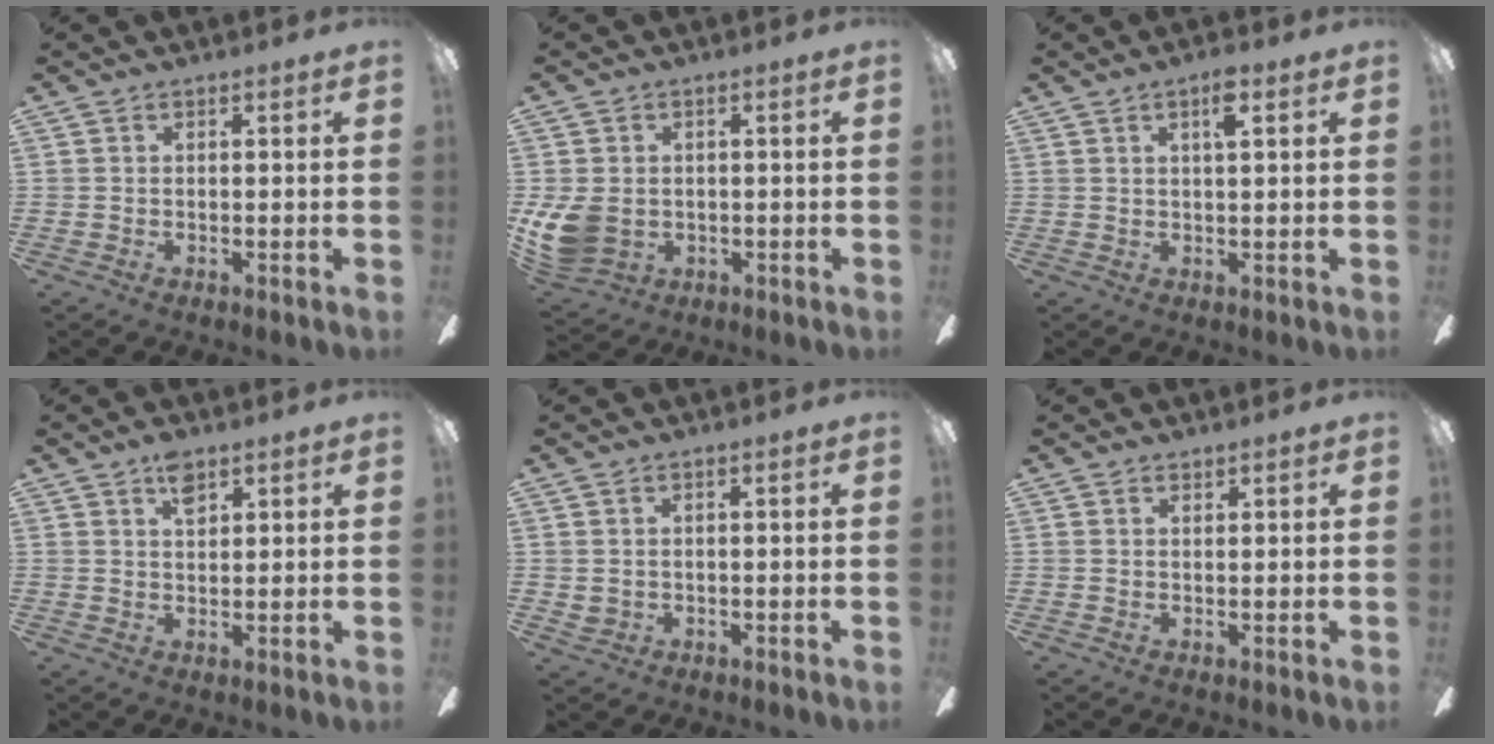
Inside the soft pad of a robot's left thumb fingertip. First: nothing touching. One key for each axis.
{"total": 9.3, "fx": -0.8, "fy": 7.5, "fz": 5.4, "tx": -0.123, "ty": 0.008, "tz": -0.009}
{"total": 3.8, "fx": 2.2, "fy": 0.7, "fz": 3.0, "tx": -0.051, "ty": -0.002, "tz": 0.031}
{"total": 4.4, "fx": 2.8, "fy": 2.2, "fz": 2.7, "tx": -0.044, "ty": -0.002, "tz": 0.047}
{"total": 1.5, "fx": 0.7, "fy": 1.3, "fz": 0.4, "tx": -0.010, "ty": 0.003, "tz": 0.013}
{"total": 0.9, "fx": 0.9, "fy": 0.3, "fz": 0.2, "tx": -0.005, "ty": 0.000, "tz": 0.017}